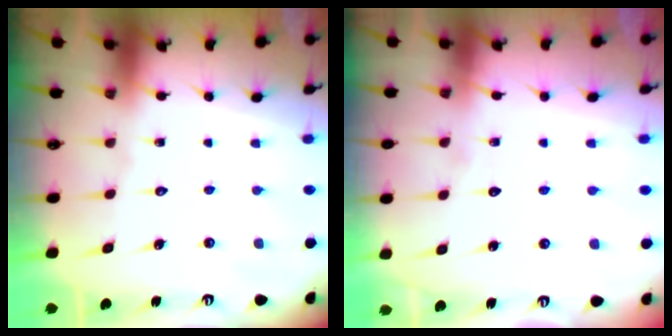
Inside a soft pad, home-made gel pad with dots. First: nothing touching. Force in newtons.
{"total": 2.6, "press": 2.6, "slide": 0.2}